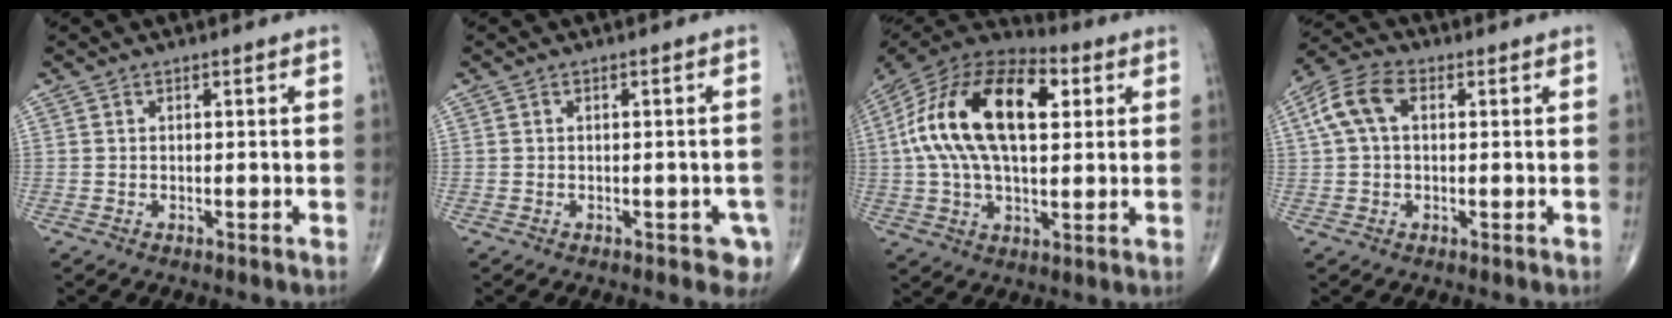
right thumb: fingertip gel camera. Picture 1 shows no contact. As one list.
[{"total": 3.3, "force": [-1.5, 1.9, 2.3], "torque": [-0.010, 0.006, -0.017]}, {"total": 23.8, "force": [5.0, 12.5, 19.6], "torque": [-0.364, 0.021, 0.075]}, {"total": 7.9, "force": [1.6, 4.8, 6.0], "torque": [-0.130, 0.026, 0.027]}]